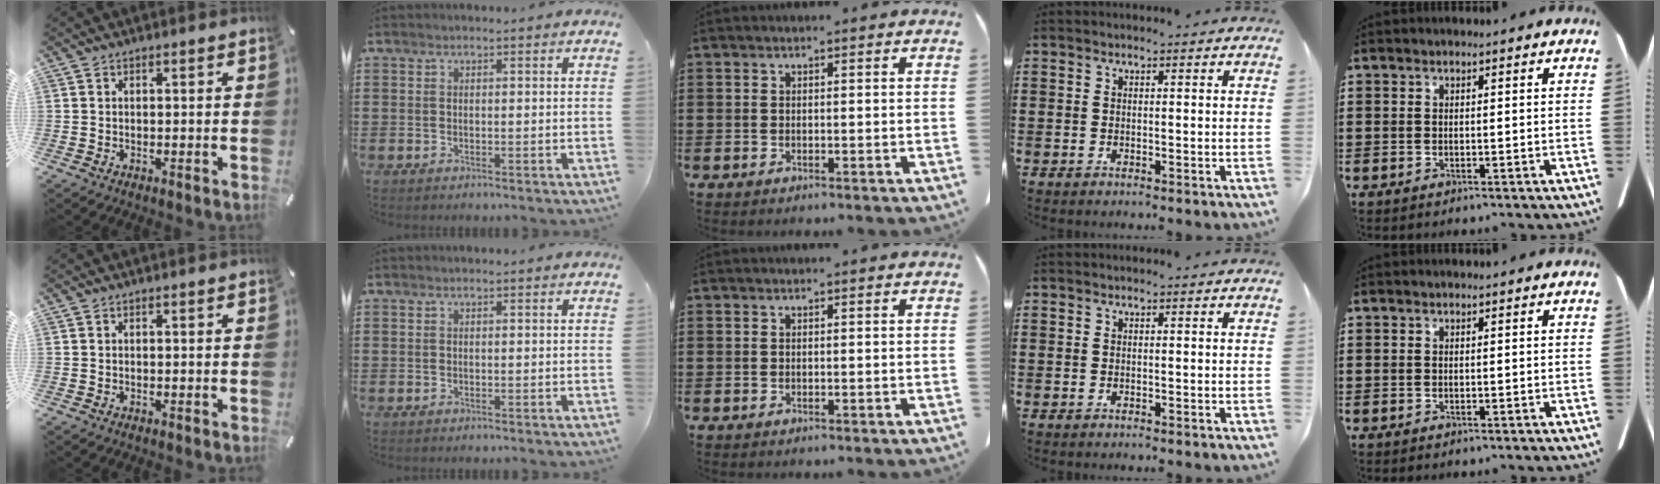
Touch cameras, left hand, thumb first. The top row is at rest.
{}